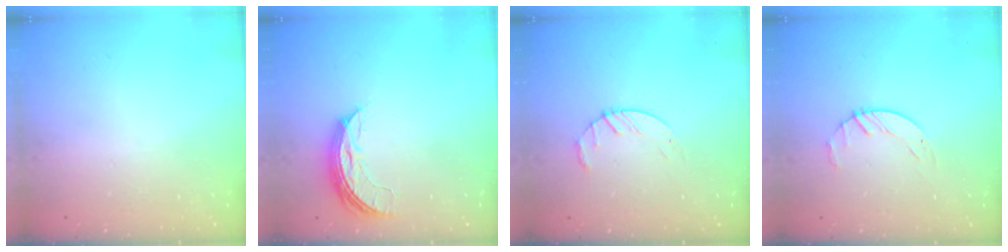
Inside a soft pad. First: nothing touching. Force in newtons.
{"total": 8.2, "press": 8.2, "slide": 0.1}
{"total": 4.3, "press": 4.2, "slide": 0.6}
{"total": 2.1, "press": 2.1, "slide": 0.3}